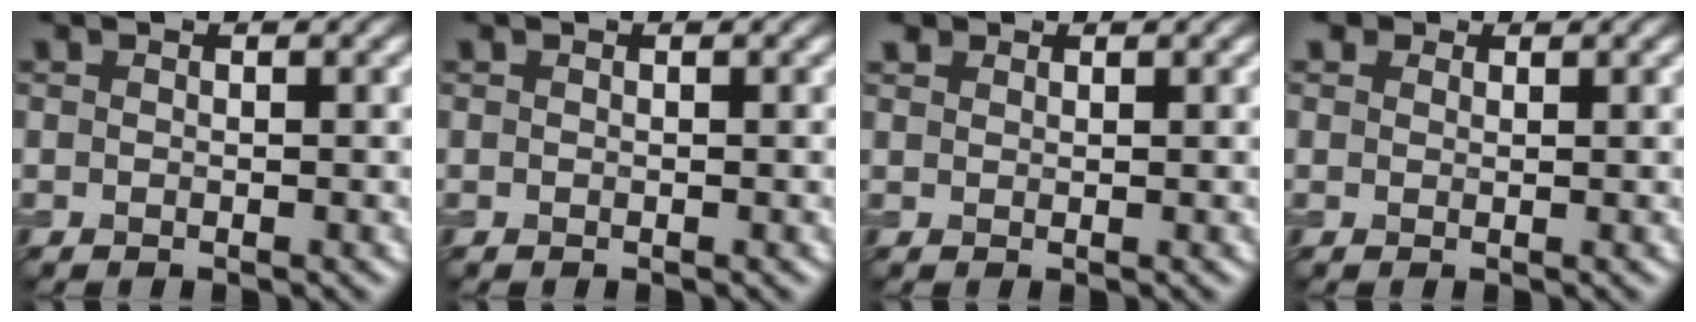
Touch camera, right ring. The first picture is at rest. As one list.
[{"total": 0.0}, {"total": 1.0, "force": [0.9, 0.5, 0.1], "torque": [-0.003, 0.000, 0.015]}, {"total": 2.2, "force": [1.4, 1.4, 0.8], "torque": [-0.014, 0.003, 0.006]}]